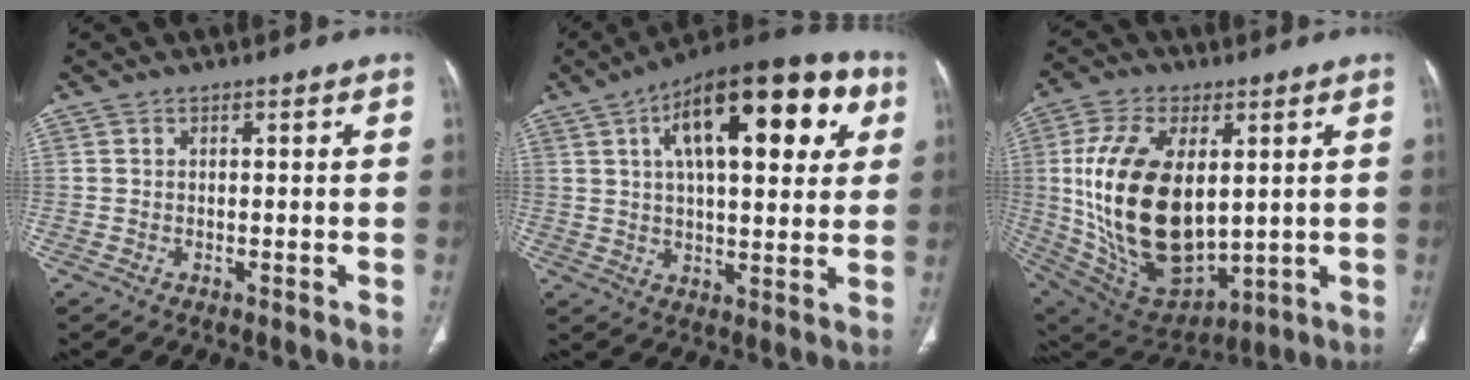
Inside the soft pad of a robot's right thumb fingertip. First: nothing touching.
{"total": 23.9, "force": [8.4, 10.1, 19.9], "torque": [-0.270, 0.013, 0.120]}
{"total": 24.1, "force": [2.3, 13.4, 19.9], "torque": [-0.375, -0.020, 0.062]}